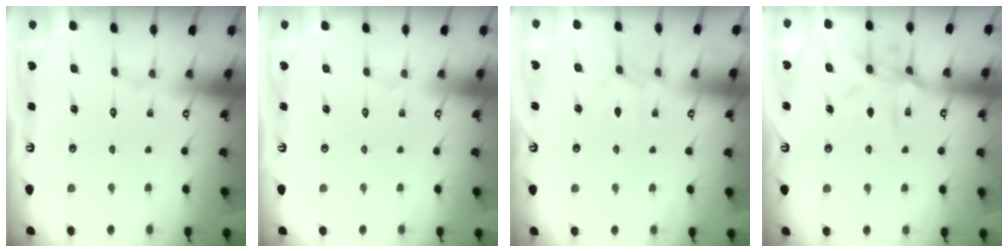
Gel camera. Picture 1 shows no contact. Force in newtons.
{"total": 0.0}
{"total": 4.2, "press": 4.1, "slide": 0.6}
{"total": 10.4, "press": 10.4, "slide": 0.9}